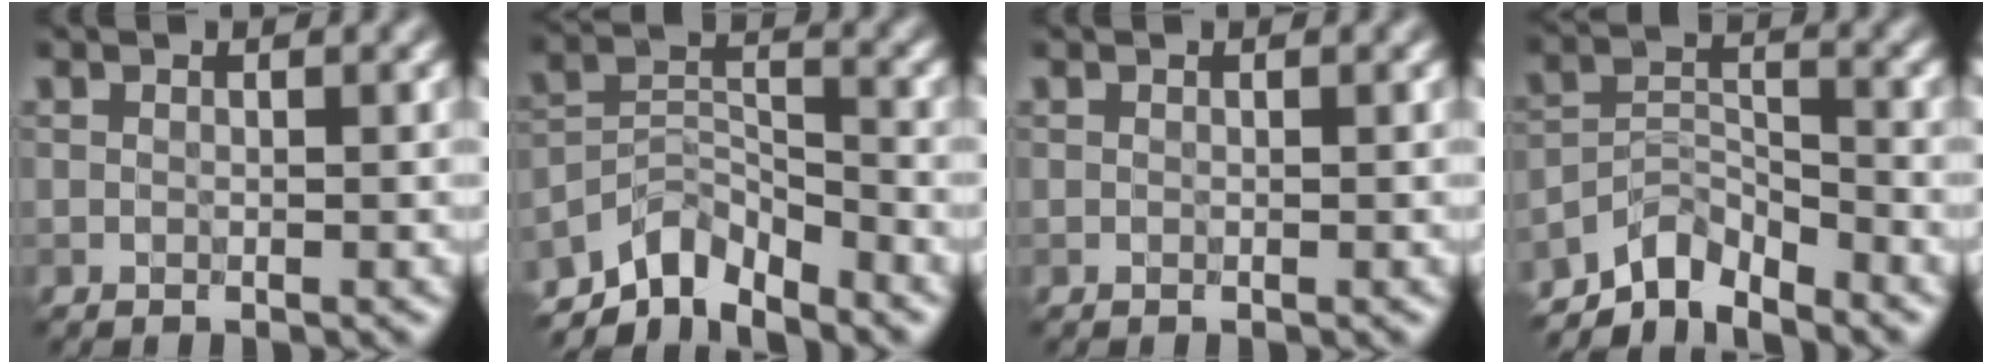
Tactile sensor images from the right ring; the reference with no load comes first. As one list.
[{"total": 5.6, "force": [-4.7, 2.1, 2.1], "torque": [-0.026, -0.001, -0.096]}, {"total": 0.0}, {"total": 4.5, "force": [-4.1, 1.4, 1.4], "torque": [-0.015, 0.002, -0.086]}]